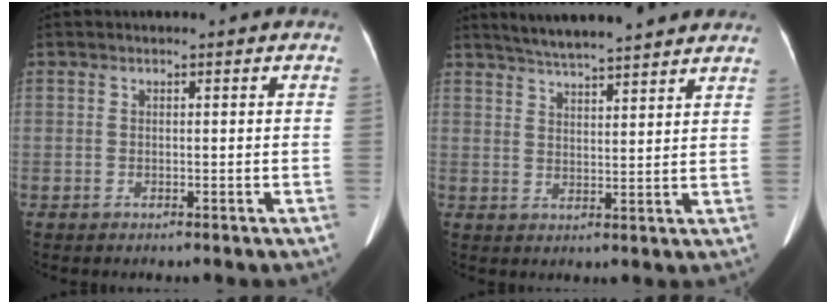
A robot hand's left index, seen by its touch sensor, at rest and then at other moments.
{"total": 12.9, "force": [11.5, 1.0, 5.7], "torque": [-0.092, 0.025, 0.161]}